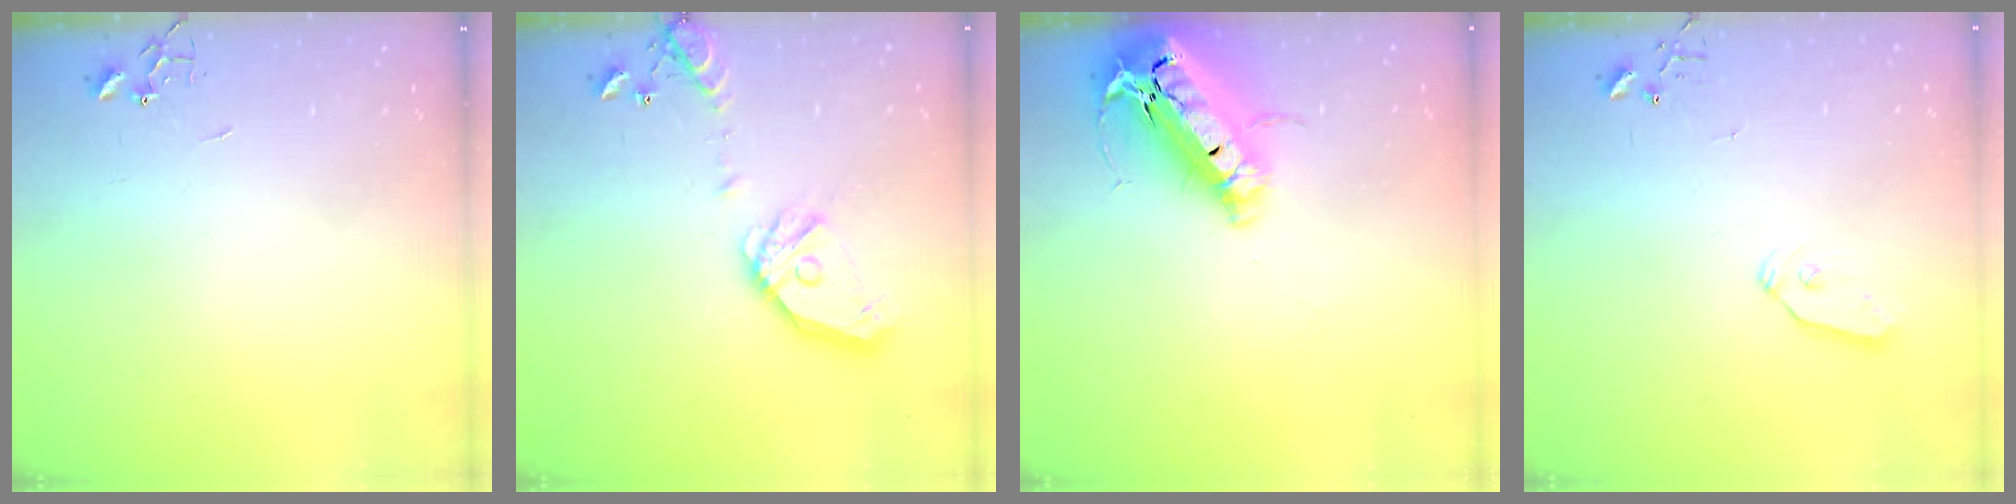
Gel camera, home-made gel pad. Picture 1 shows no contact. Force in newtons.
{"total": 15.7, "press": 15.4, "slide": 2.5}
{"total": 25.0, "press": 24.5, "slide": 4.9}
{"total": 6.3, "press": 6.3, "slide": 0.1}